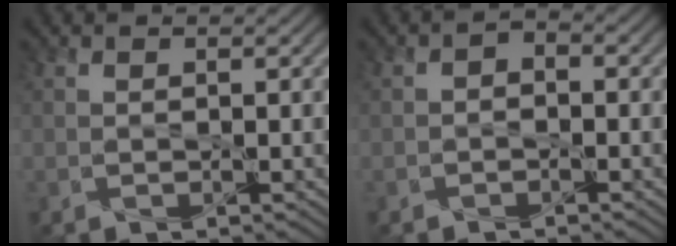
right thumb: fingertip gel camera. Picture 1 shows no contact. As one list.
[{"total": 1.5, "force": [-0.8, 1.0, 0.7], "torque": [-0.013, 0.002, -0.019]}]